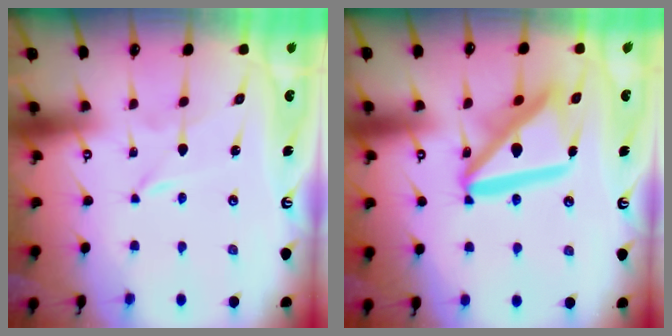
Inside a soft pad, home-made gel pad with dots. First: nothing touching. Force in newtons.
{"total": 18.4, "press": 18.3, "slide": 2.0}